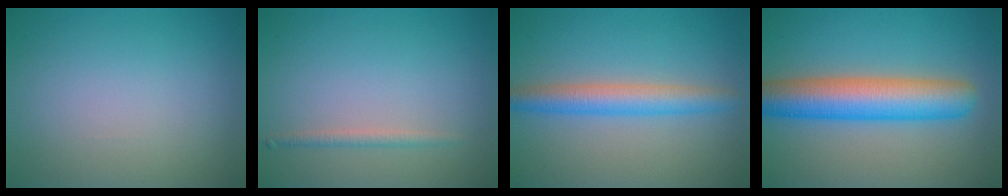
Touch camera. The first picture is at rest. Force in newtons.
{"total": 1.1, "press": 1.1, "slide": 0.0}
{"total": 3.9, "press": 3.9, "slide": 0.1}
{"total": 8.1, "press": 8.1, "slide": 0.3}